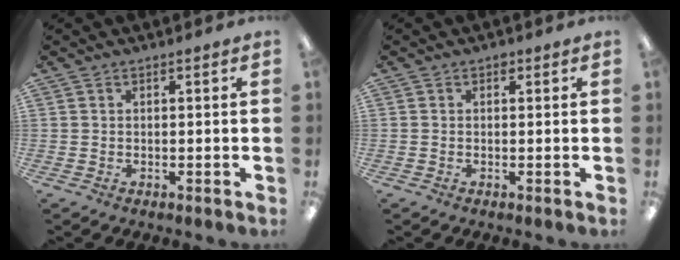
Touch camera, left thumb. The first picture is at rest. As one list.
[{"total": 1.0, "force": [0.6, 0.6, 0.5], "torque": [-0.011, 0.003, 0.010]}]